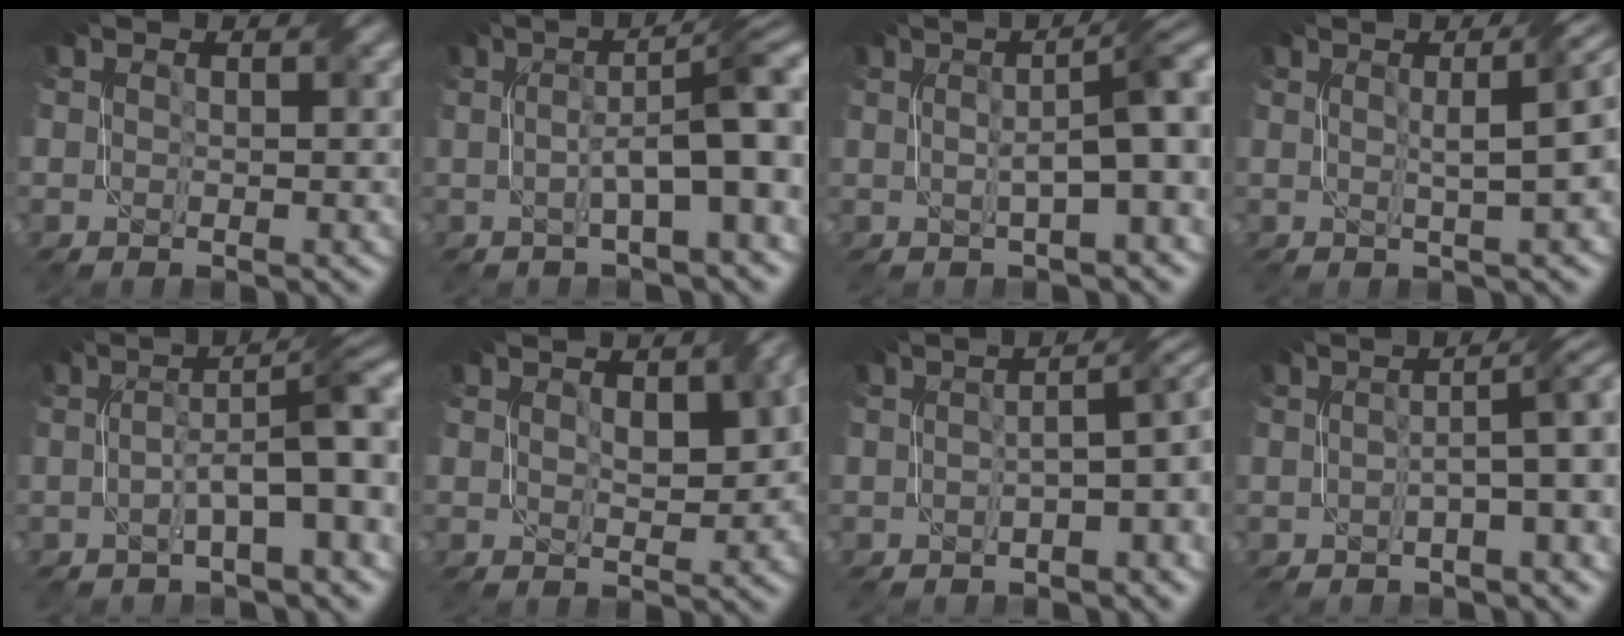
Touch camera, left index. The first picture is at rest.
{"total": 7.8, "force": [0.1, 1.9, 7.6], "torque": [-0.109, 0.016, -0.001]}
{"total": 7.1, "force": [0.7, 1.7, 6.9], "torque": [-0.082, 0.017, 0.012]}
{"total": 6.5, "force": [1.4, 2.2, 6.0], "torque": [-0.034, 0.032, 0.001]}
{"total": 7.6, "force": [-0.9, 1.9, 7.3], "torque": [-0.109, 0.018, -0.018]}
{"total": 4.8, "force": [1.4, 2.4, 3.9], "torque": [-0.053, 0.001, 0.036]}
{"total": 5.1, "force": [-1.2, 1.7, 4.7], "torque": [-0.048, 0.007, -0.022]}
{"total": 4.9, "force": [-0.5, 1.2, 4.8], "torque": [-0.061, 0.015, -0.015]}